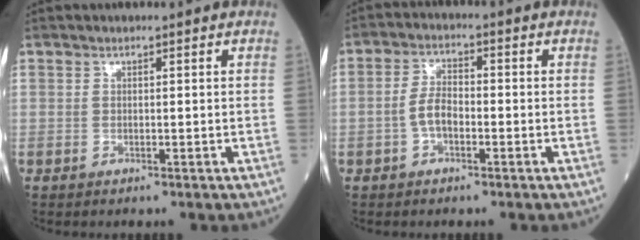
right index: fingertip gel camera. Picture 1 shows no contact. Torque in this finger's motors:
{"motor_torque": [0.78, -0.19, 0.37, 0.10]}